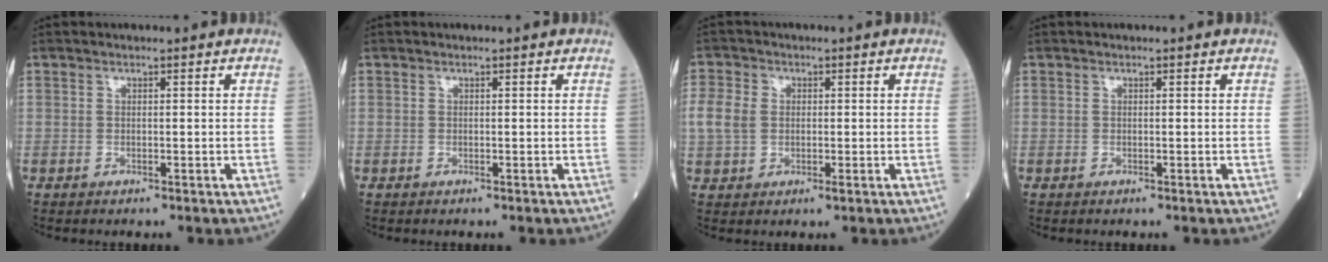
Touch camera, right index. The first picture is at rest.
{"total": 0.0}
{"total": 4.9, "force": [0.2, 3.5, 3.4], "torque": [-0.087, 0.005, 0.002]}
{"total": 0.0}